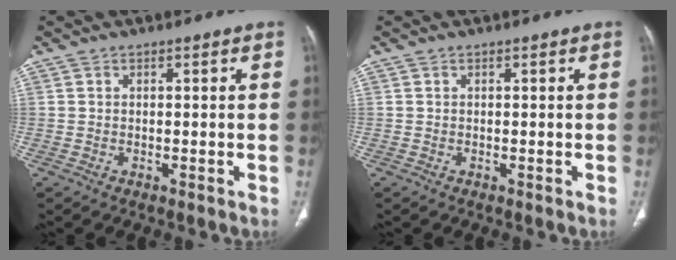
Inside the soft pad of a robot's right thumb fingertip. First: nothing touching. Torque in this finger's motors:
{"motor_torque": [-0.01, -0.09, 0.30, -0.06, -0.03]}